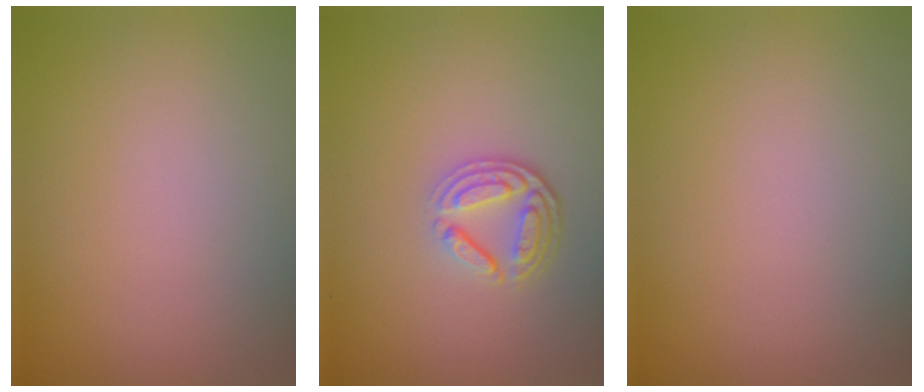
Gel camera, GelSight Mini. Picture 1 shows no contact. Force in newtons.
{"total": 3.8, "press": 2.8, "slide": 2.6}
{"total": 0.0}